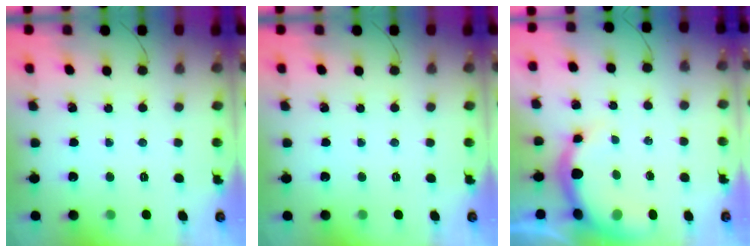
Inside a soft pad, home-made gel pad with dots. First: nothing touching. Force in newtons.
{"total": 0.0}
{"total": 7.2, "press": 7.0, "slide": 1.7}